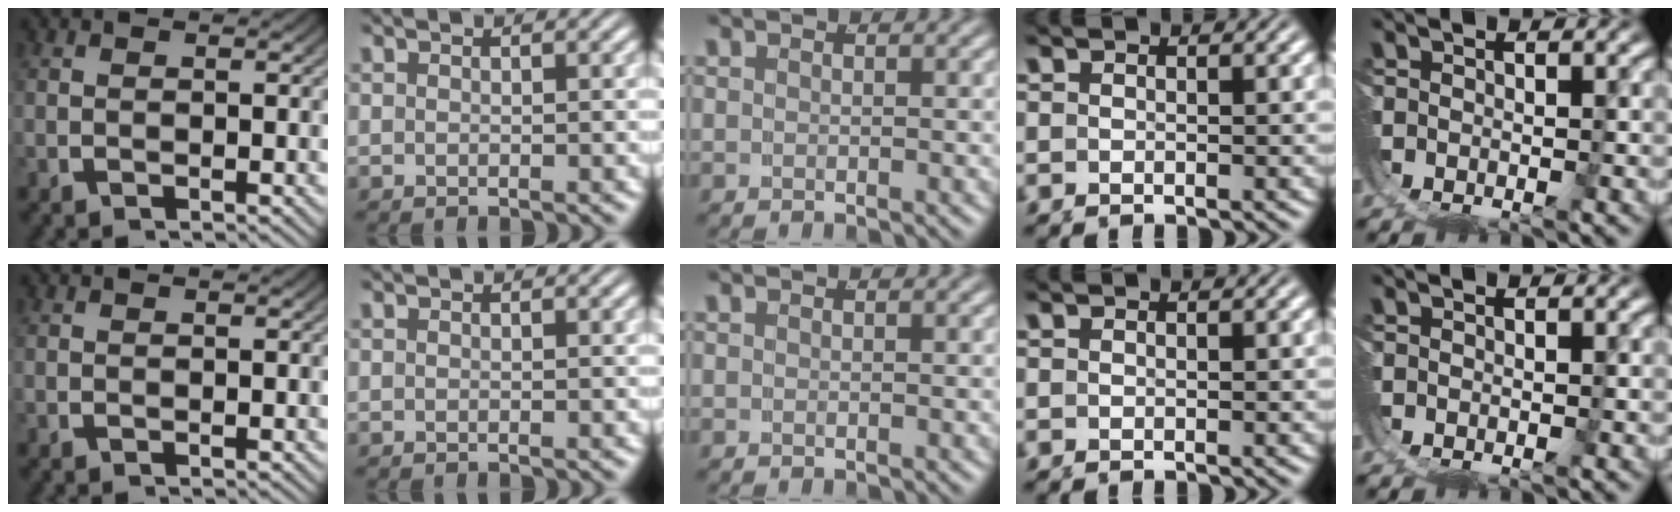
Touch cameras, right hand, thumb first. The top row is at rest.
{}